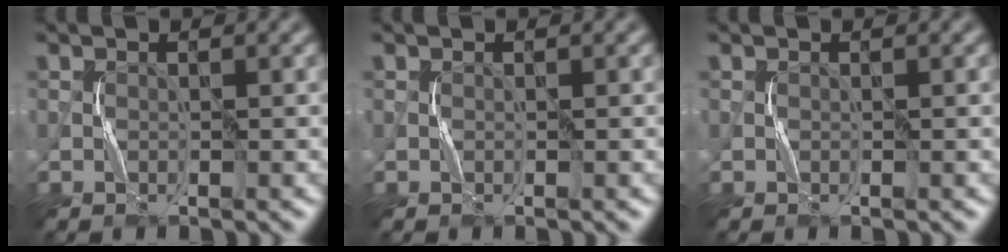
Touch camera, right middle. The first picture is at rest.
{"total": 0.0}
{"total": 0.0}